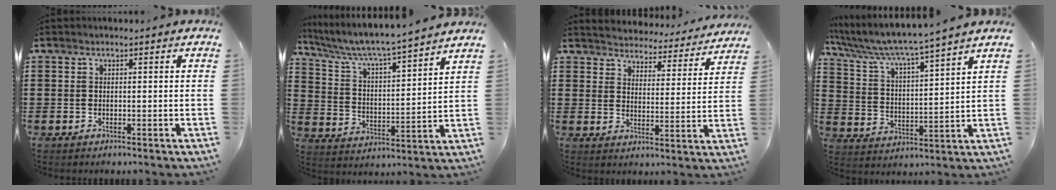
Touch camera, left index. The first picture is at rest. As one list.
[{"total": 5.5, "force": [5.0, -0.1, 2.2], "torque": [-0.068, -0.040, 0.078]}, {"total": 4.4, "force": [4.4, -0.1, -0.5], "torque": [-0.011, -0.047, 0.070]}, {"total": 5.7, "force": [5.2, -0.6, 2.1], "torque": [-0.067, -0.037, 0.082]}]